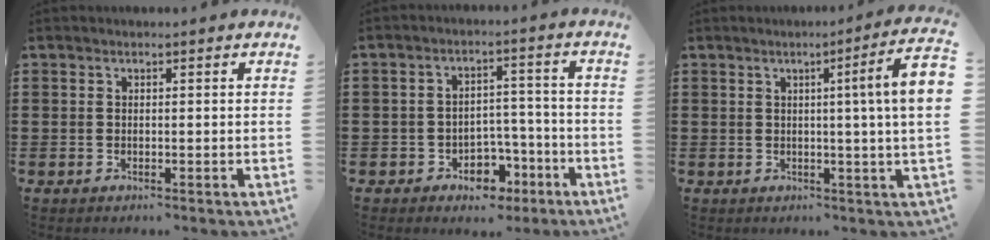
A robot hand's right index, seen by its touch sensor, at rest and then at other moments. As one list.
[{"total": 5.1, "force": [-3.0, 3.6, 1.9], "torque": [-0.036, 0.019, -0.055]}, {"total": 7.1, "force": [1.2, -0.9, 6.9], "torque": [-0.111, -0.016, 0.012]}]